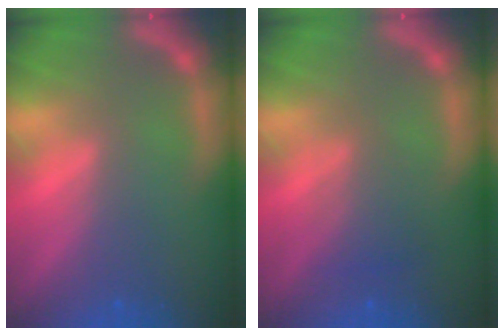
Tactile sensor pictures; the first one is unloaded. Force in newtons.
{"total": 2.5}